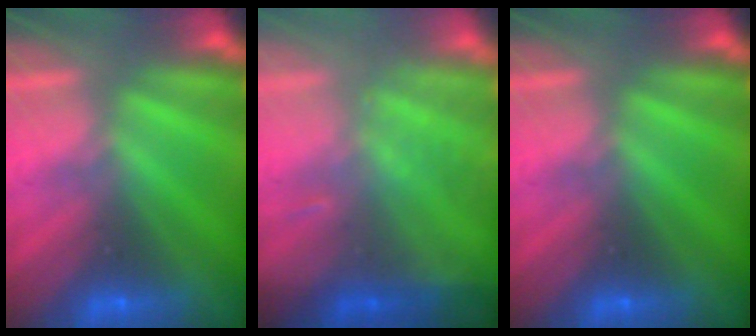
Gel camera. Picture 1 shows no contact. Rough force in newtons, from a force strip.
{"total": 2.5}
{"total": 0.0}